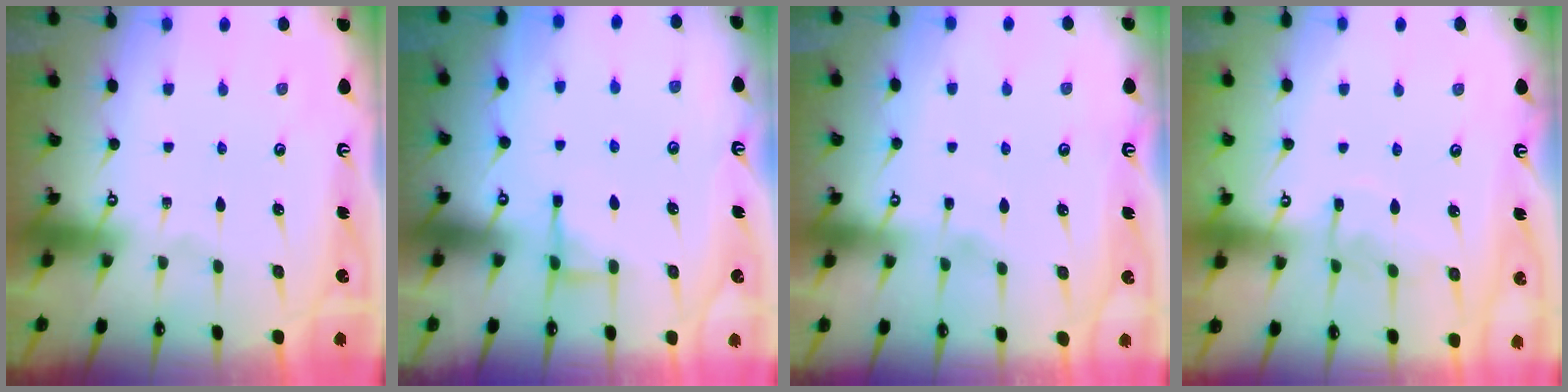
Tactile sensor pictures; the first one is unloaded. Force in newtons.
{"total": 3.7, "press": 3.7, "slide": 0.5}
{"total": 1.9, "press": 1.9, "slide": 0.4}
{"total": 8.1, "press": 8.0, "slide": 0.6}